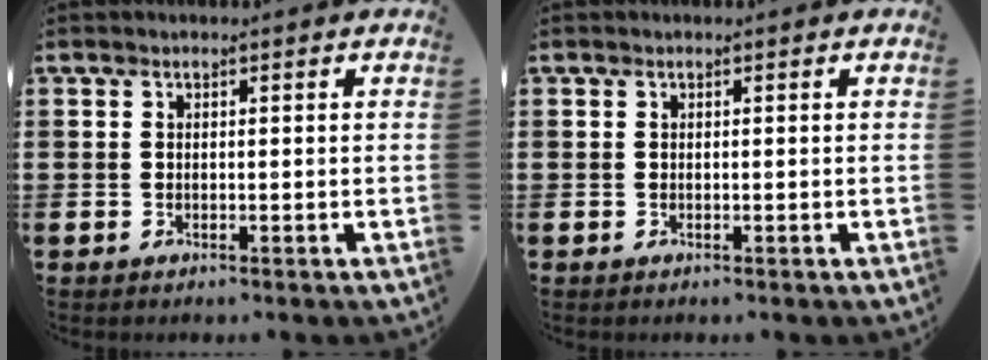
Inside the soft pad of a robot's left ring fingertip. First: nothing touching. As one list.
[{"total": 0.0}]